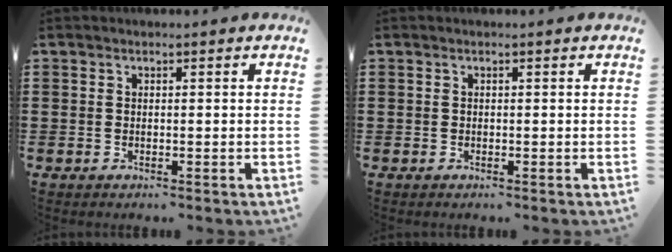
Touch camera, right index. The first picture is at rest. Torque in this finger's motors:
{"motor_torque": [0.09, 0.26, 0.04, 0.01]}